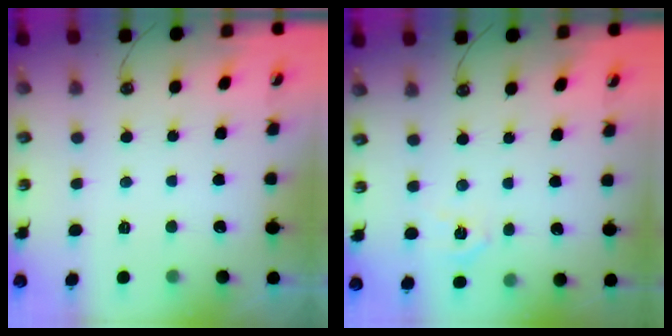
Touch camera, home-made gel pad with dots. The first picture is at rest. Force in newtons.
{"total": 4.5, "press": 4.5, "slide": 0.5}